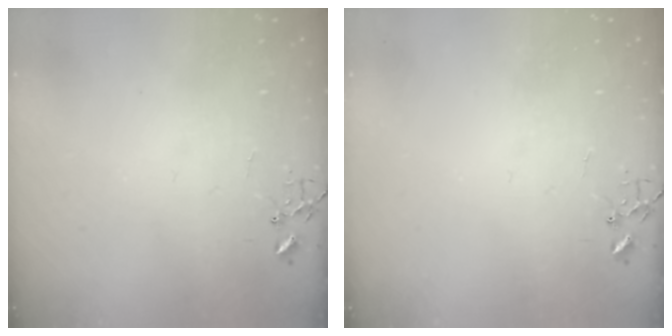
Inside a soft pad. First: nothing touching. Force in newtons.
{"total": 0.0}